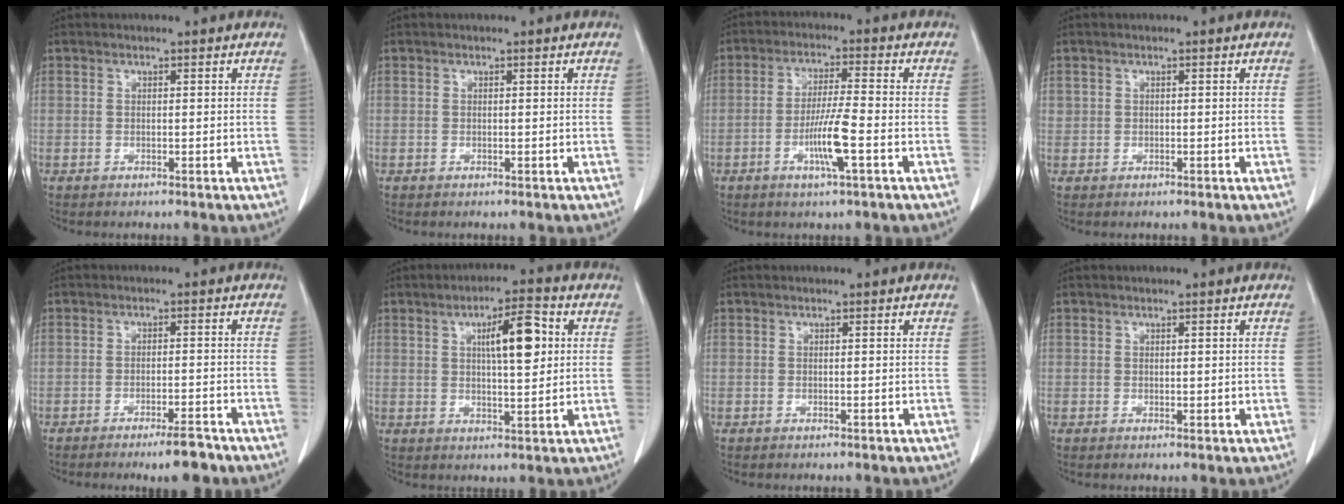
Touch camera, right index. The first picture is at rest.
{"total": 0.0}
{"total": 6.8, "force": [-2.4, -0.1, 6.4], "torque": [-0.121, -0.006, -0.044]}
{"total": 0.5, "force": [0.2, 0.5, 0.0], "torque": [0.009, 0.006, 0.003]}
{"total": 4.8, "force": [-3.7, 0.6, 3.0], "torque": [-0.042, -0.004, -0.055]}
{"total": 8.4, "force": [2.2, 1.9, 7.9], "torque": [-0.124, 0.010, 0.037]}
{"total": 0.0}
{"total": 0.7, "force": [0.3, 0.5, 0.4], "torque": [-0.001, -0.001, 0.008]}